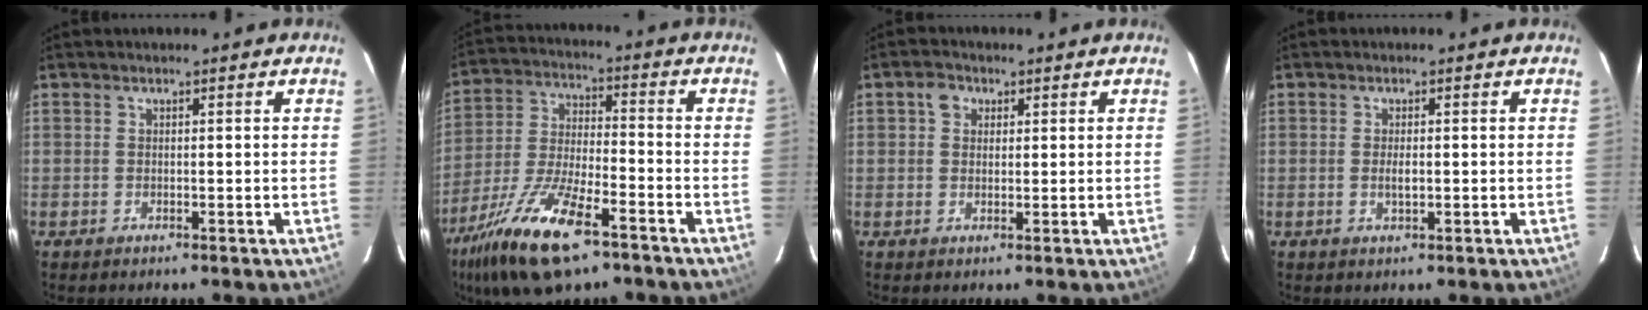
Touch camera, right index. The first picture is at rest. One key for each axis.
{"total": 17.9, "fx": -11.3, "fy": 5.8, "fz": 12.6, "tx": -0.266, "ty": -0.035, "tz": -0.212}
{"total": 2.7, "fx": 0.9, "fy": 2.4, "fz": 1.0, "tx": -0.014, "ty": 0.012, "tz": 0.013}
{"total": 1.5, "fx": -0.2, "fy": 0.6, "fz": 1.4, "tx": -0.026, "ty": -0.003, "tz": -0.002}